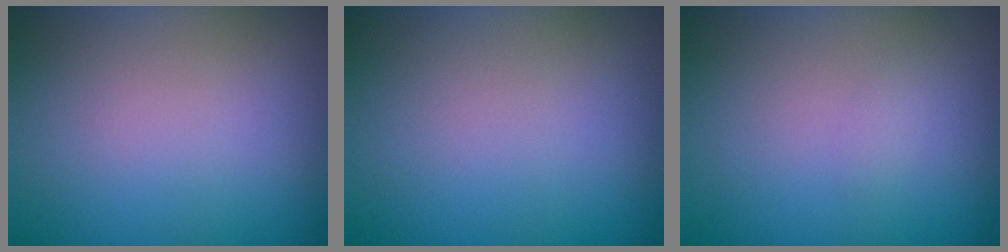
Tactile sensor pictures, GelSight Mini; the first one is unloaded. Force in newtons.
{"total": 0.0}
{"total": 0.5, "press": 0.5, "slide": 0.0}